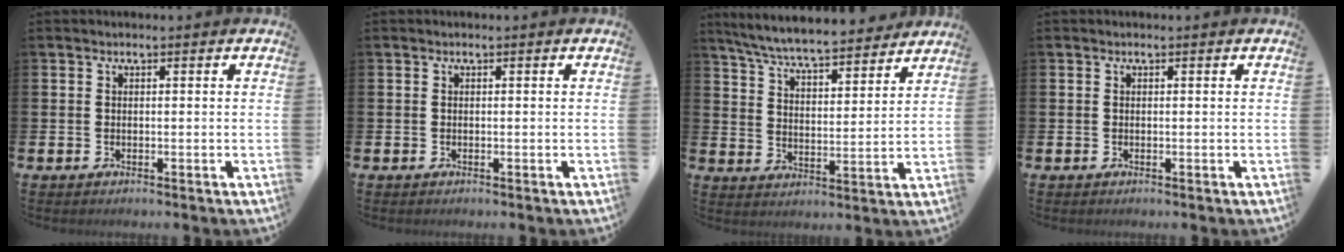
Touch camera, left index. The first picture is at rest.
{"total": 0.0}
{"total": 7.3, "force": [7.0, 0.6, 2.1], "torque": [-0.073, -0.047, 0.122]}
{"total": 0.0}